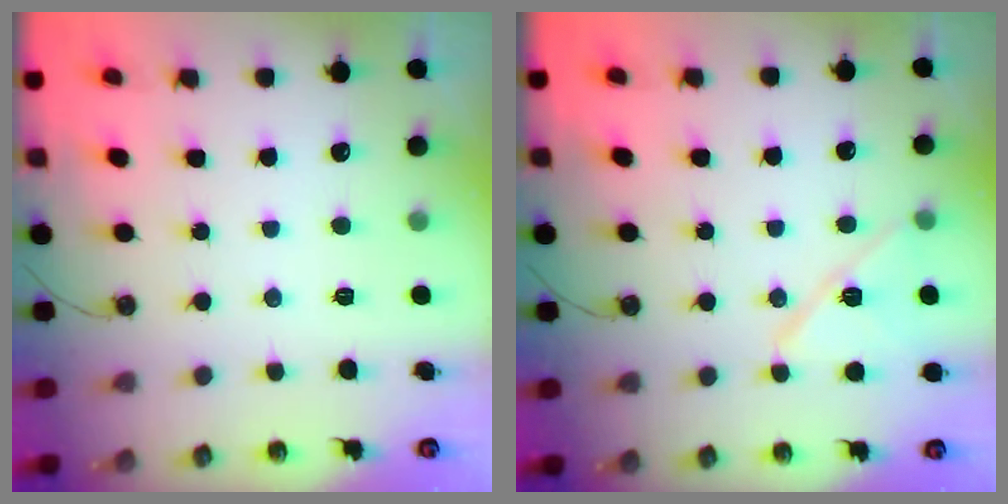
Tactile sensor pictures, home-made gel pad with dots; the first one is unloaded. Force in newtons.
{"total": 11.4, "press": 11.4, "slide": 0.8}